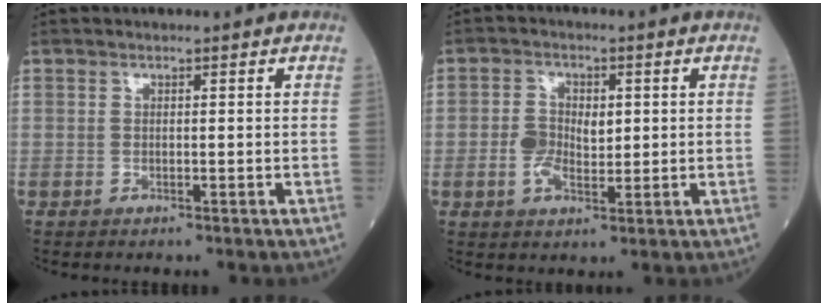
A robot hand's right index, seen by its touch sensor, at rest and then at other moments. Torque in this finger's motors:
{"motor_torque": [0.11, -0.05, 0.08, 0.04]}